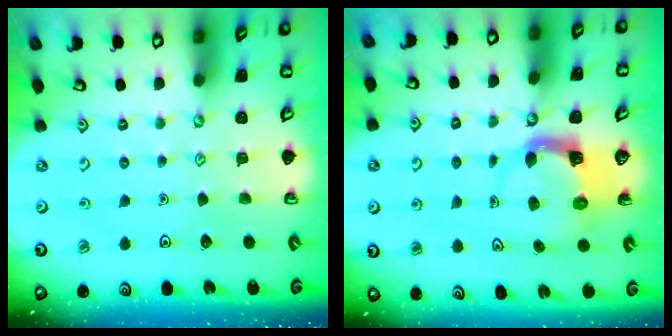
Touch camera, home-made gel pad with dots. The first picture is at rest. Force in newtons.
{"total": 4.2, "press": 4.2, "slide": 0.2}